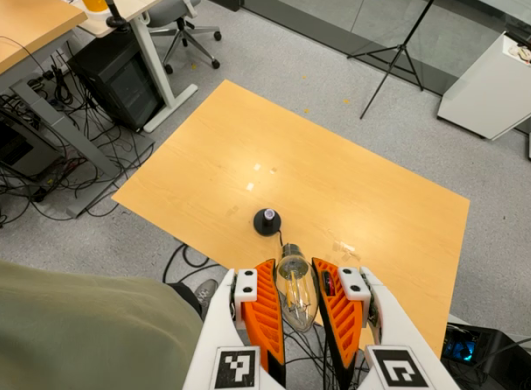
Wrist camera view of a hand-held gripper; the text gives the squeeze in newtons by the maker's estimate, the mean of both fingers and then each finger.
{"total": 20.0, "left": 22.2, "right": 17.8}